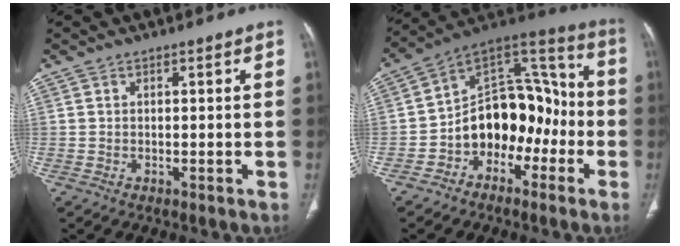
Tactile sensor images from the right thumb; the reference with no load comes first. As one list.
[{"total": 16.6, "force": [-5.0, 11.6, 10.7], "torque": [-0.111, 0.083, -0.087]}]